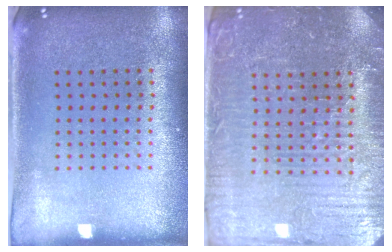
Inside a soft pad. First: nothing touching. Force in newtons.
{"total": 4.6, "press": 4.4, "slide": 1.4}